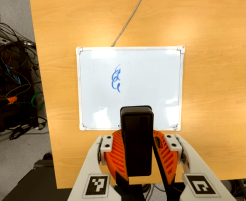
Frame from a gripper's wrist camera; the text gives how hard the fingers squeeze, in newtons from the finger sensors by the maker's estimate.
{"total": 8.6, "left": 9.2, "right": 8.0}